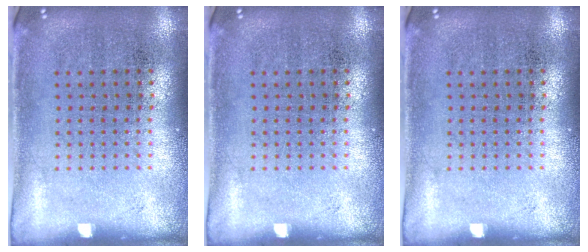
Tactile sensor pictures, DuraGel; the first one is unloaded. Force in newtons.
{"total": 0.0}
{"total": 0.0}